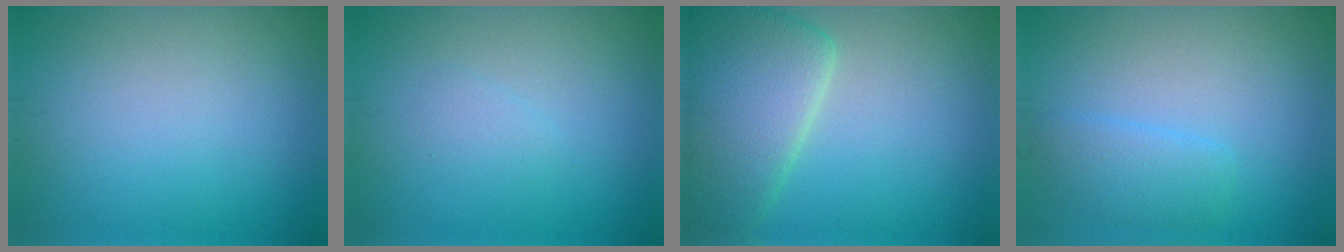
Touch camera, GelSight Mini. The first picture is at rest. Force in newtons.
{"total": 0.9, "press": 0.9, "slide": 0.2}
{"total": 7.4, "press": 7.4, "slide": 0.7}
{"total": 2.4, "press": 2.3, "slide": 0.1}